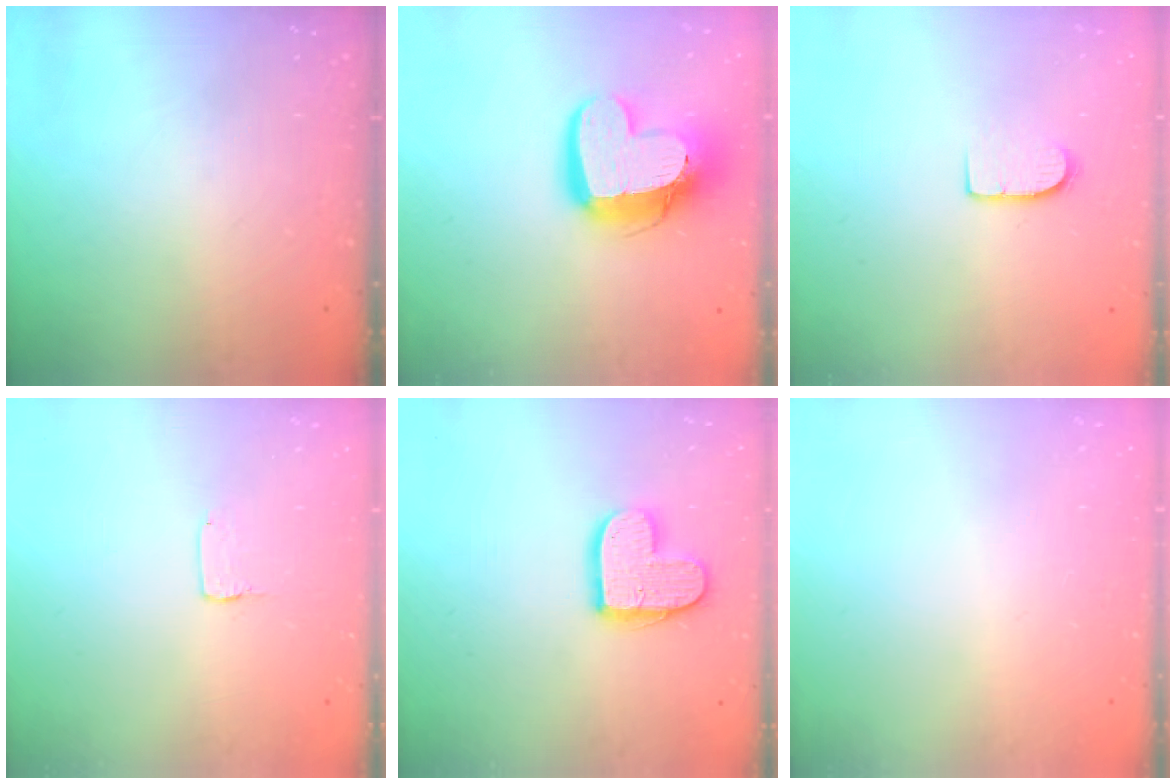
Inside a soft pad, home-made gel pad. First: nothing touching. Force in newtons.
{"total": 18.9, "press": 18.8, "slide": 1.6}
{"total": 6.6, "press": 6.6, "slide": 0.5}
{"total": 1.0, "press": 1.0, "slide": 0.1}
{"total": 12.9, "press": 12.9, "slide": 0.9}
{"total": 0.0}